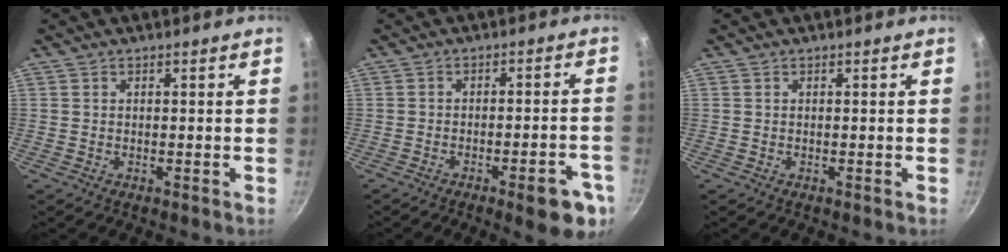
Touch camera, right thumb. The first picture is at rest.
{"total": 8.9, "force": [-4.8, 2.4, 7.1], "torque": [-0.079, 0.028, -0.057]}
{"total": 0.0}